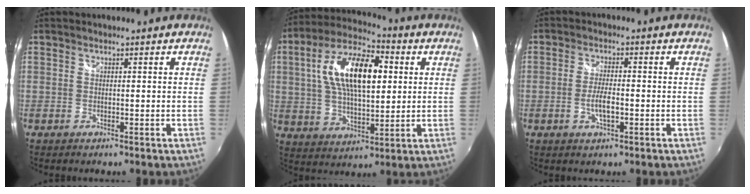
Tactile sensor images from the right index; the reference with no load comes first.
{"total": 17.6, "force": [3.6, 8.2, 15.2], "torque": [-0.277, 0.027, 0.060]}
{"total": 4.2, "force": [-1.3, 1.2, 3.8], "torque": [-0.079, 0.000, -0.024]}